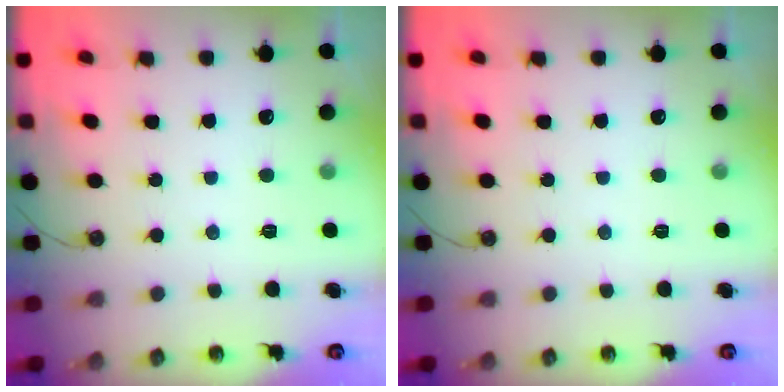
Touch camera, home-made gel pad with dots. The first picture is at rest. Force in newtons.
{"total": 0.0}